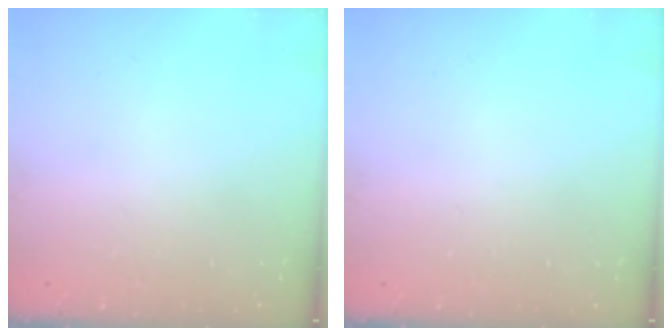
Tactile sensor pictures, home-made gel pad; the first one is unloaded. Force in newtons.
{"total": 0.0}